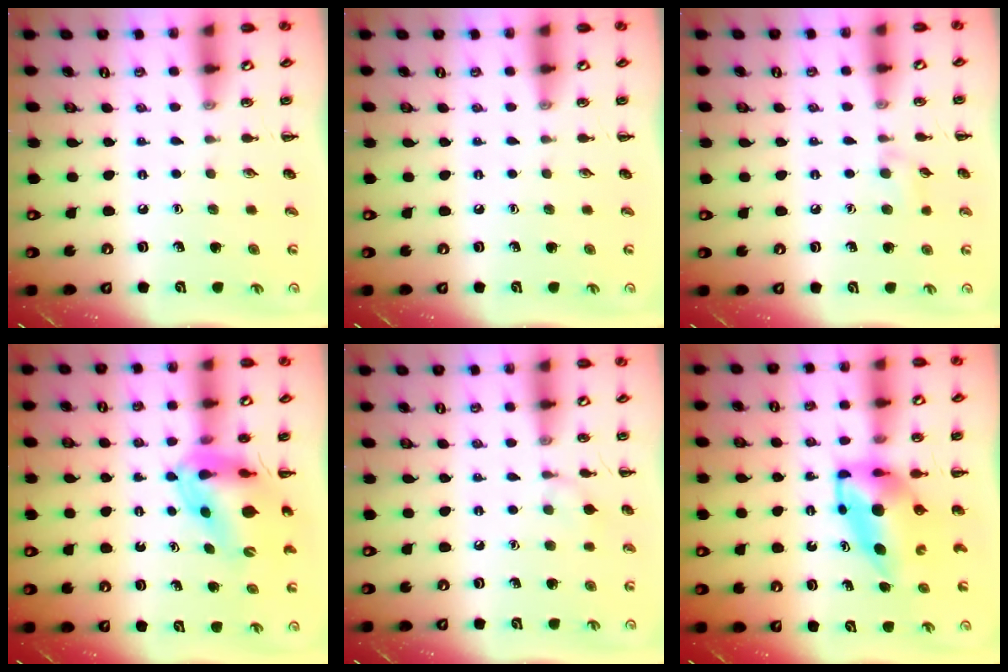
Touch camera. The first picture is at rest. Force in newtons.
{"total": 0.0}
{"total": 5.8, "press": 5.4, "slide": 2.1}
{"total": 12.5, "press": 11.8, "slide": 3.9}
{"total": 6.0, "press": 5.6, "slide": 2.0}
{"total": 7.1, "press": 6.9, "slide": 1.8}